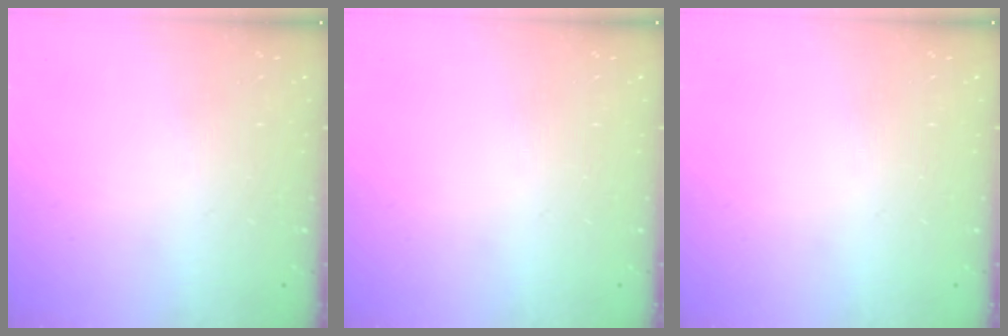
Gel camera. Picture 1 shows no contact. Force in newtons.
{"total": 0.0}
{"total": 0.0}